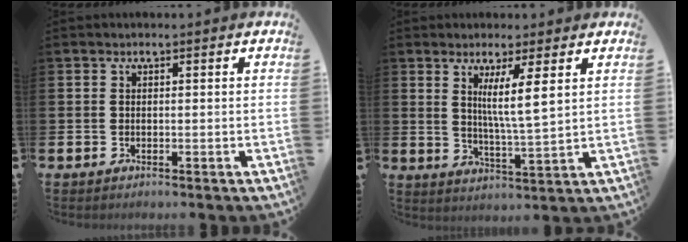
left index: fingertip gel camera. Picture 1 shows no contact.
{"total": 5.2, "force": [3.5, -0.4, 3.8], "torque": [-0.067, -0.029, 0.052]}